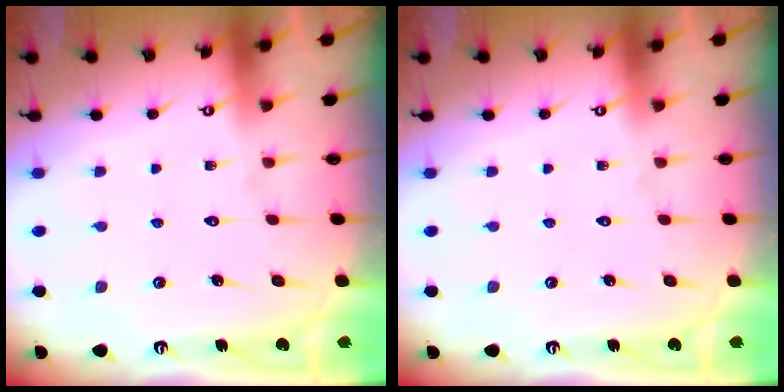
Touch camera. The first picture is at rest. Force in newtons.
{"total": 0.0}